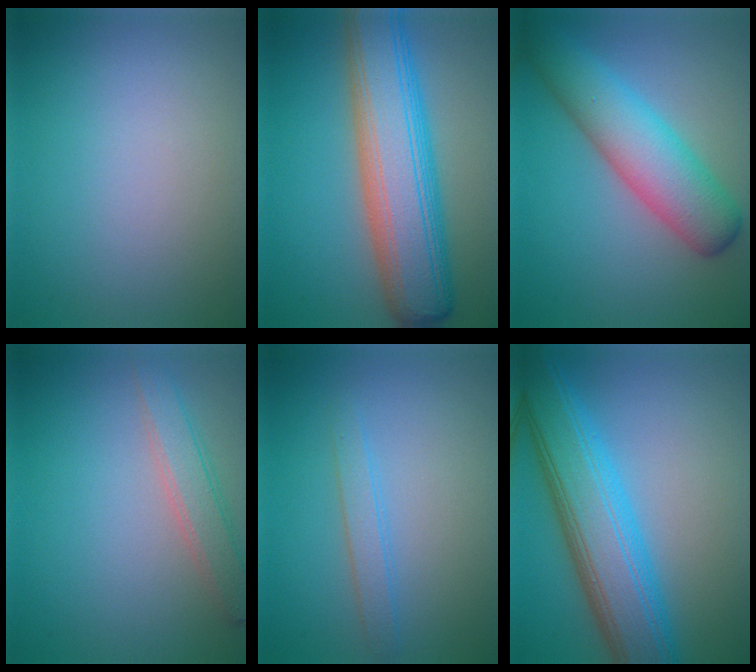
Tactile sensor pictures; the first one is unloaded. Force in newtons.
{"total": 10.6, "press": 10.6, "slide": 0.3}
{"total": 7.1, "press": 7.1, "slide": 0.2}
{"total": 2.9, "press": 2.9, "slide": 0.1}
{"total": 1.7, "press": 1.7, "slide": 0.0}
{"total": 9.2, "press": 9.2, "slide": 0.2}